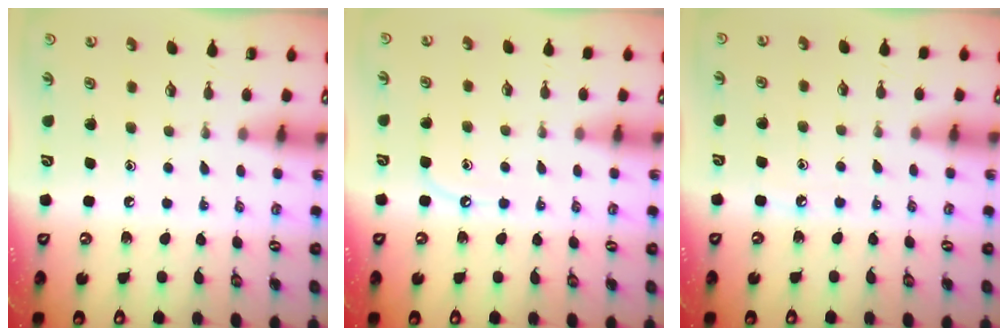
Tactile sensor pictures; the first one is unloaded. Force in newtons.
{"total": 5.3, "press": 5.3, "slide": 0.5}
{"total": 4.9, "press": 4.8, "slide": 0.6}